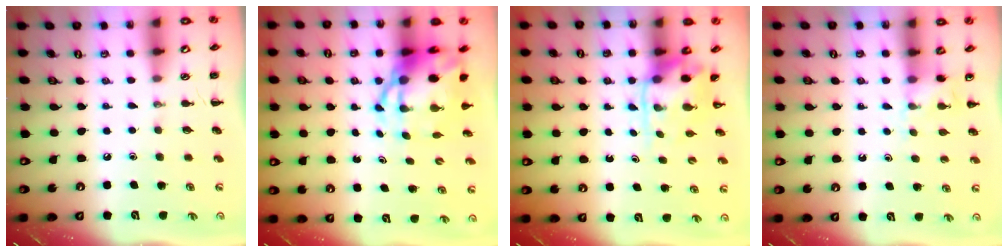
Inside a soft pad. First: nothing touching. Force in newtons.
{"total": 8.2, "press": 7.9, "slide": 2.0}
{"total": 3.9, "press": 3.8, "slide": 0.8}
{"total": 5.8, "press": 5.6, "slide": 1.4}